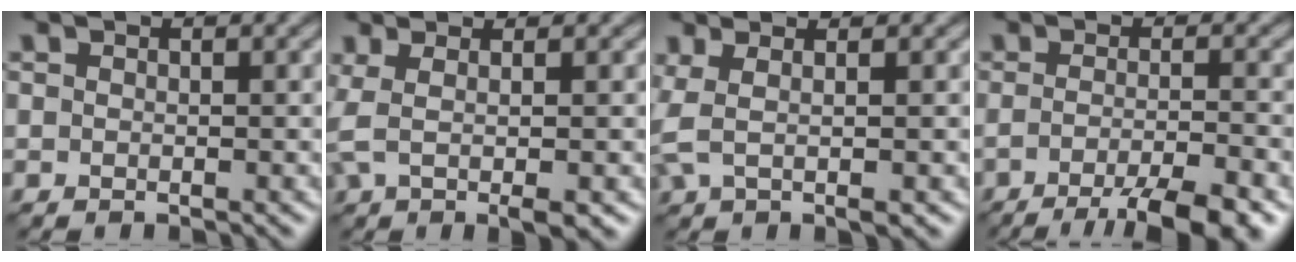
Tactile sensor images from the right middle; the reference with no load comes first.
{"total": 3.5, "force": [-0.8, 0.5, 3.3], "torque": [-0.079, 0.001, -0.013]}
{"total": 2.8, "force": [-0.4, 0.5, 2.7], "torque": [-0.073, 0.001, -0.005]}
{"total": 7.0, "force": [-4.8, 0.7, 5.0], "torque": [-0.076, -0.009, -0.074]}